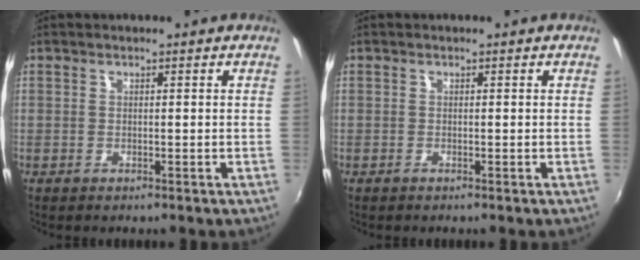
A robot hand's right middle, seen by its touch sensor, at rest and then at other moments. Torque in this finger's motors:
{"motor_torque": [0.05, -0.01, 0.01, 0.00]}